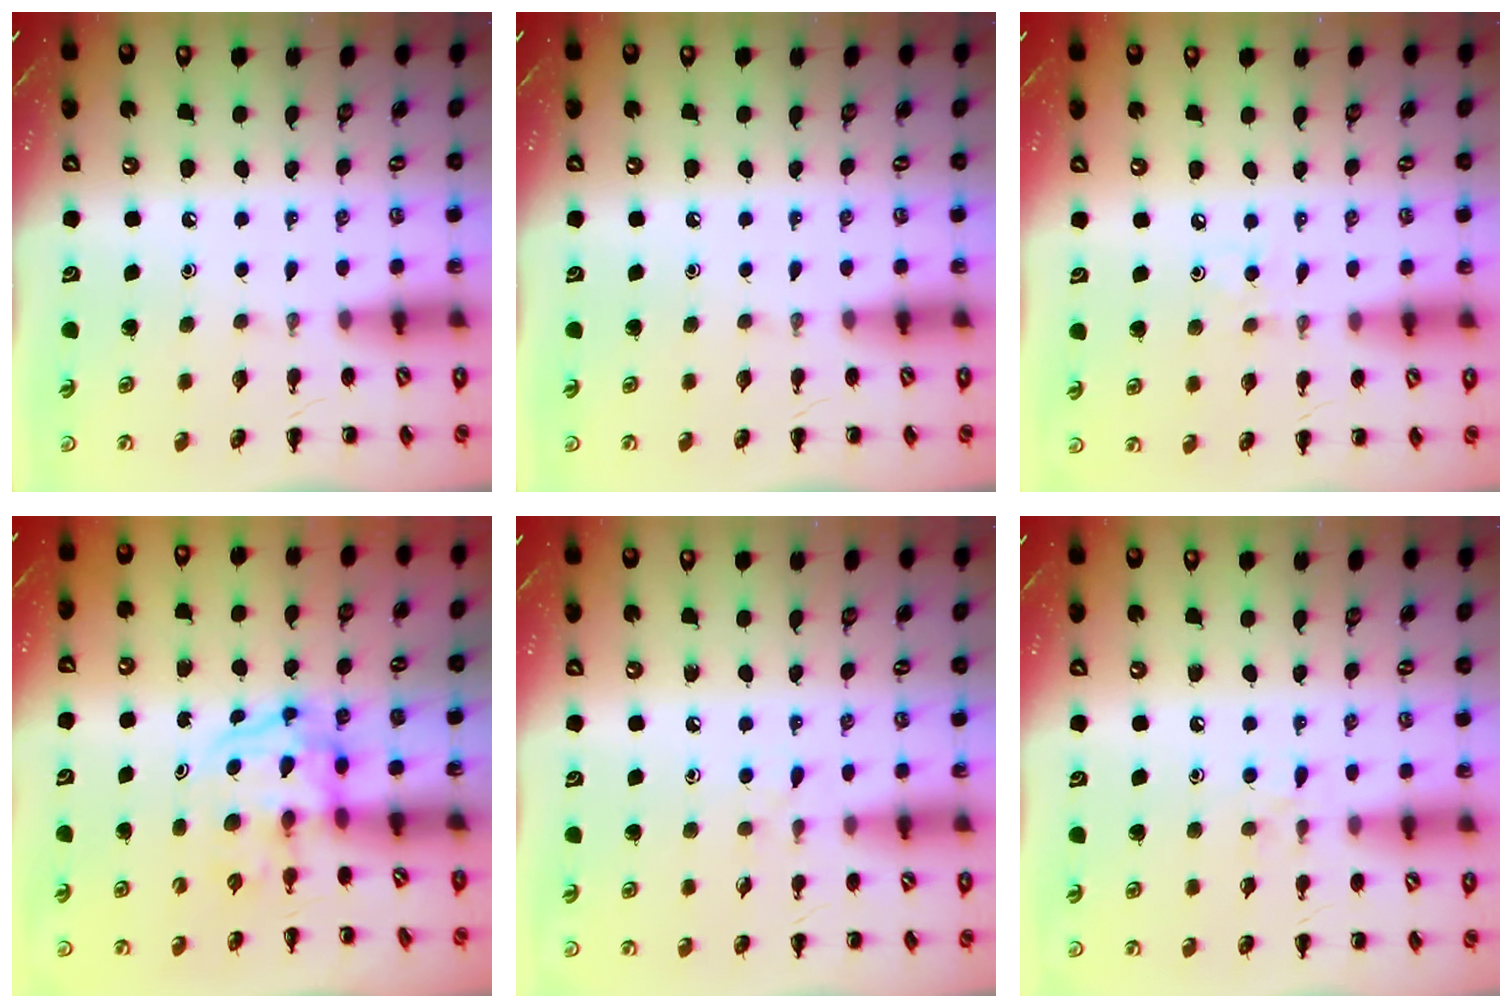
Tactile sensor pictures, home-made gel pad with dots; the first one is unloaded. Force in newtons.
{"total": 0.0}
{"total": 2.5, "press": 2.3, "slide": 0.8}
{"total": 3.6, "press": 3.5, "slide": 0.5}
{"total": 4.9, "press": 4.4, "slide": 2.0}
{"total": 6.0, "press": 5.6, "slide": 2.1}